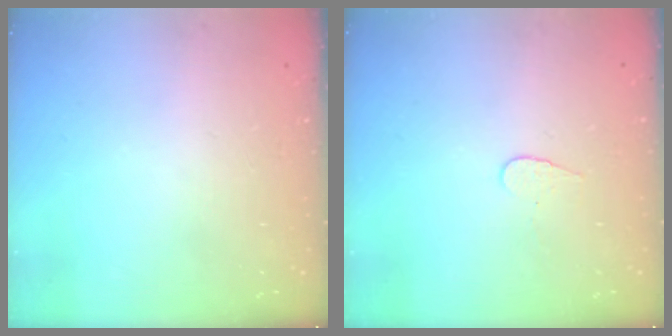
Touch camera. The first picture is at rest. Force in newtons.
{"total": 3.6, "press": 3.6, "slide": 0.3}